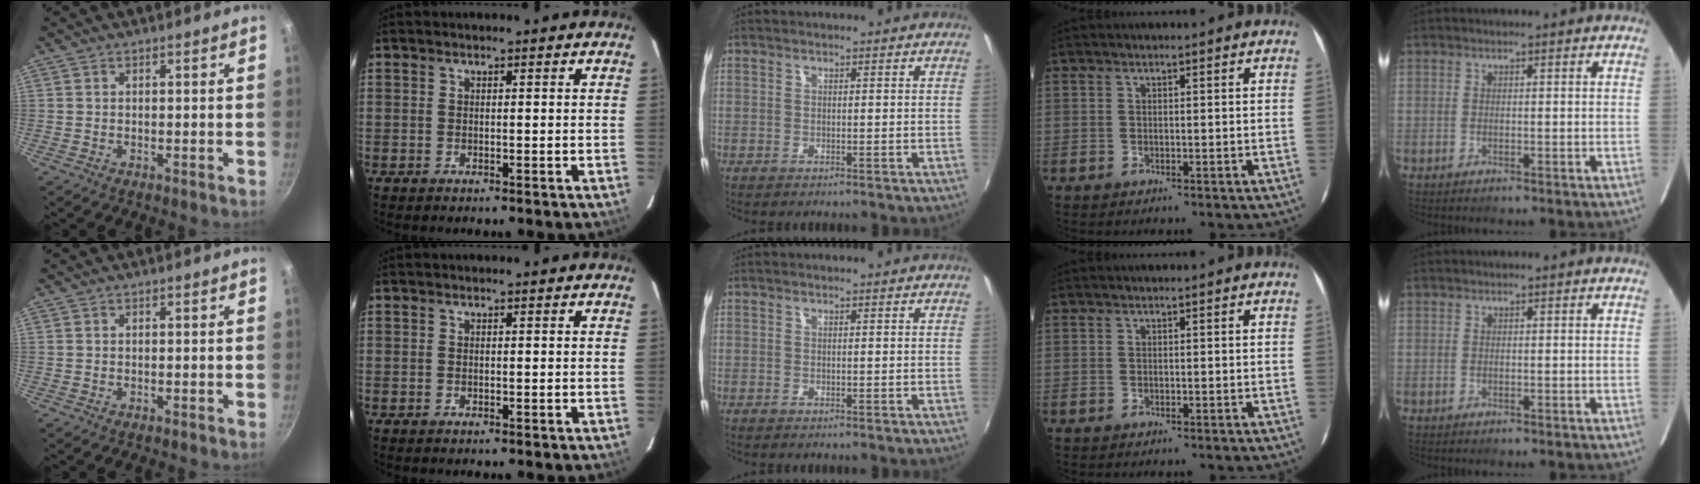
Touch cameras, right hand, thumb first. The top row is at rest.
{}